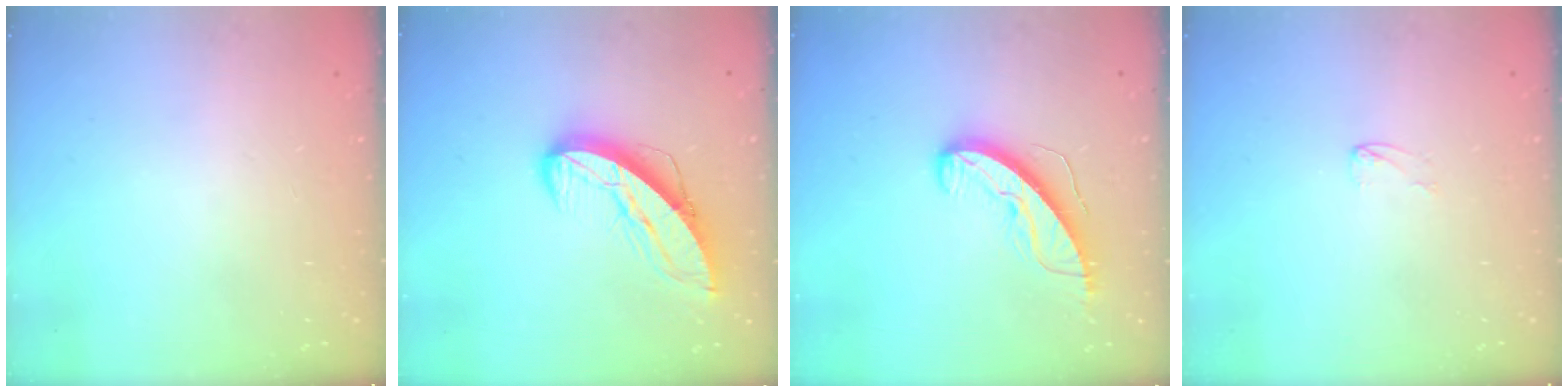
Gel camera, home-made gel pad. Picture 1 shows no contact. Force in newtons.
{"total": 11.0, "press": 11.0, "slide": 1.1}
{"total": 9.8, "press": 9.8, "slide": 0.6}
{"total": 3.0, "press": 3.0, "slide": 0.3}